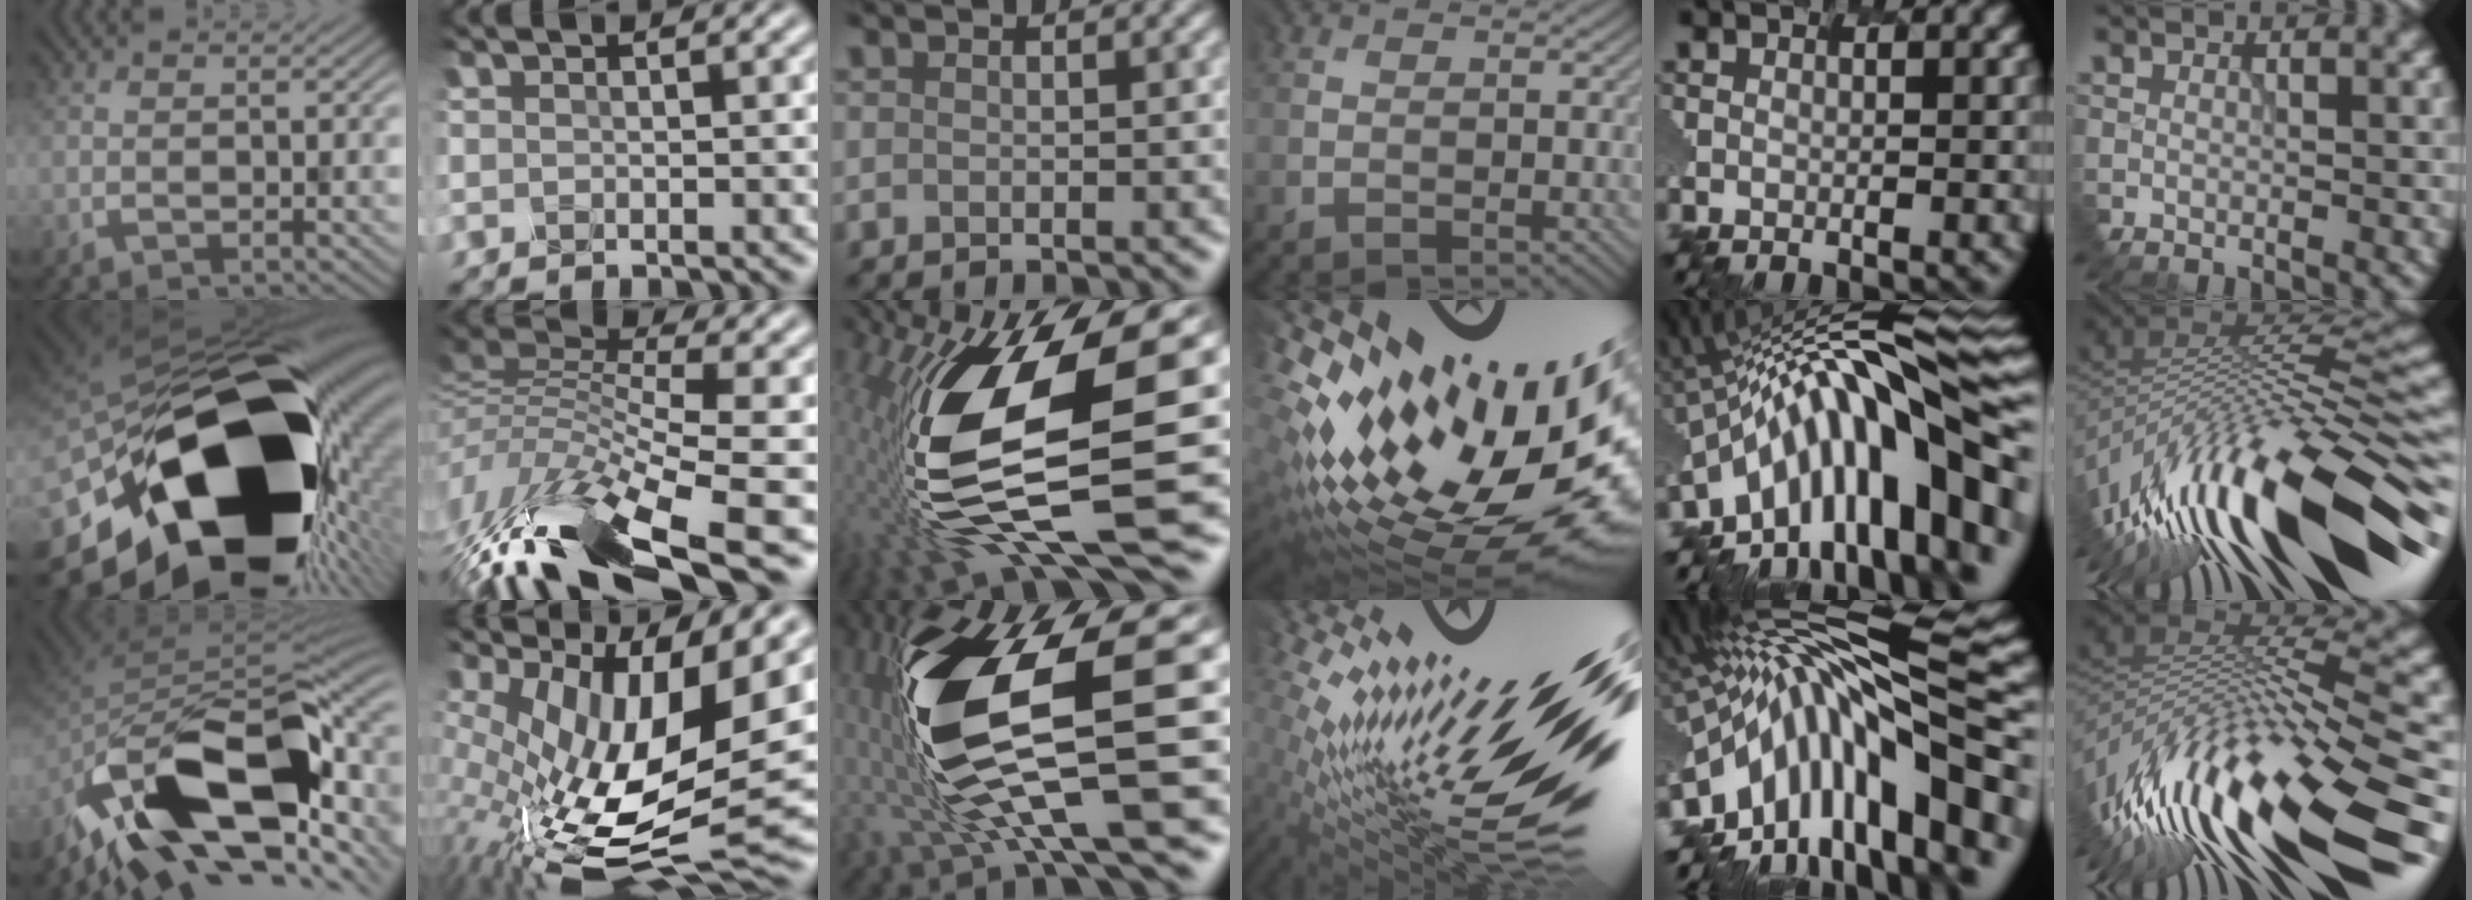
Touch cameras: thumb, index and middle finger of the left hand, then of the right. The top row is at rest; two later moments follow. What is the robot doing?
{"motion": "disassemble", "object": "hinged tin"}